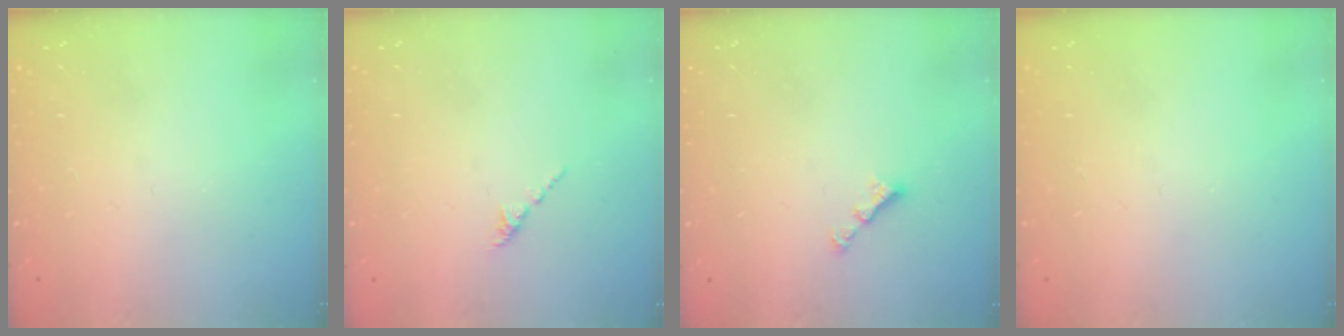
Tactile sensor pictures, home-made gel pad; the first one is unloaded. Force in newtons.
{"total": 1.6, "press": 1.5, "slide": 0.6}
{"total": 2.8, "press": 2.7, "slide": 0.5}
{"total": 0.0}